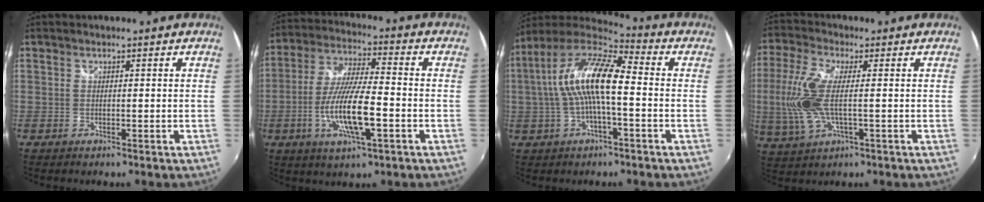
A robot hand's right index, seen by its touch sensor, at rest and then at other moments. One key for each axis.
{"total": 13.3, "fx": -4.2, "fy": 2.6, "fz": 12.4, "tx": -0.250, "ty": -0.009, "tz": -0.077}
{"total": 14.0, "fx": 0.1, "fy": 3.8, "fz": 13.5, "tx": -0.250, "ty": 0.016, "tz": -0.004}
{"total": 10.8, "fx": -0.6, "fy": 3.5, "fz": 10.2, "tx": -0.228, "ty": -0.004, "tz": -0.010}